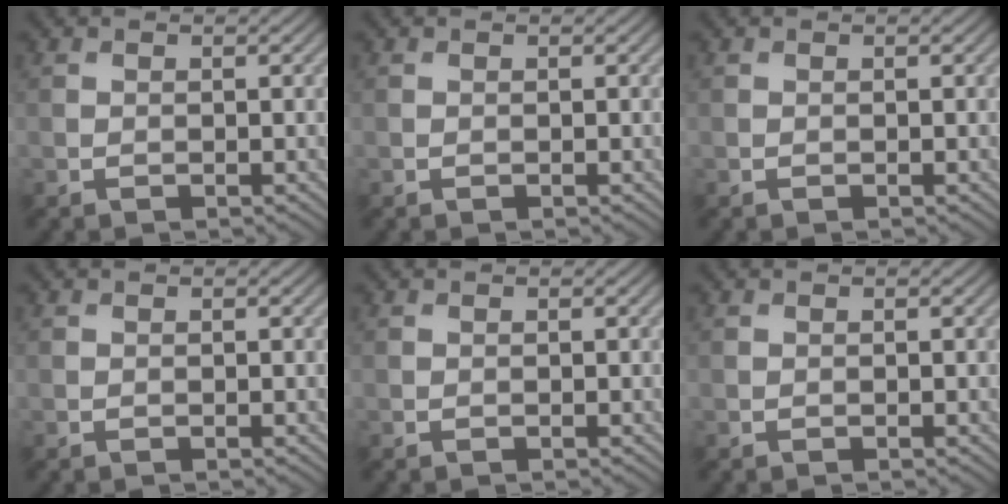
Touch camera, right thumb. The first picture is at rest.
{"total": 0.0}
{"total": 0.0}
{"total": 0.0}
{"total": 0.0}
{"total": 0.0}